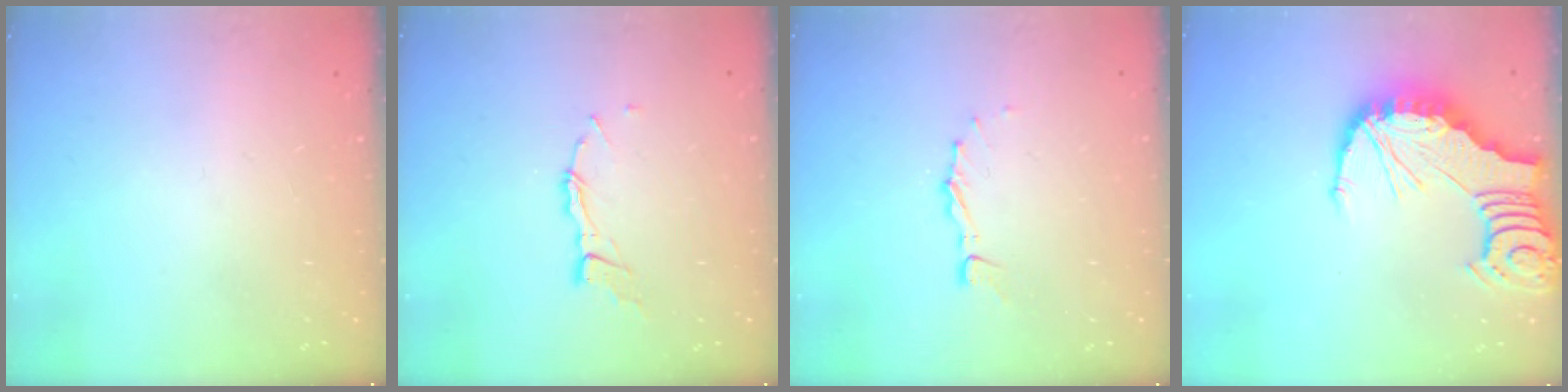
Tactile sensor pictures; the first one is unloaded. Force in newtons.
{"total": 6.7, "press": 6.7, "slide": 0.4}
{"total": 3.9, "press": 3.9, "slide": 0.3}
{"total": 7.8, "press": 7.7, "slide": 0.9}